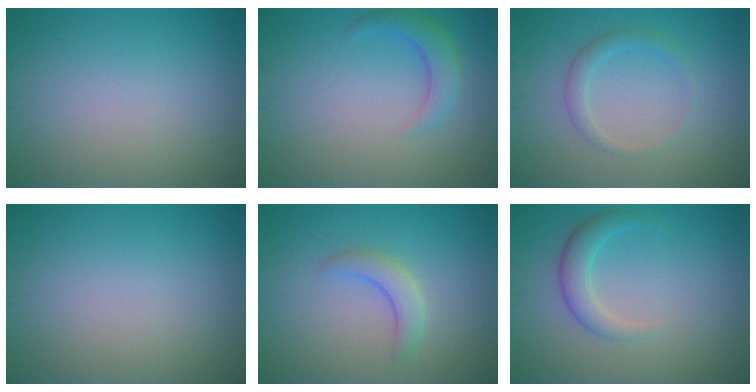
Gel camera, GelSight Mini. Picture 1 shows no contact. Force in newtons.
{"total": 2.6, "press": 2.6, "slide": 0.2}
{"total": 1.8, "press": 1.8, "slide": 0.1}
{"total": 0.0}
{"total": 2.4, "press": 2.4, "slide": 0.3}
{"total": 2.5, "press": 2.5, "slide": 0.1}